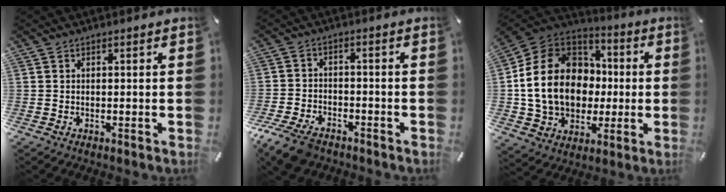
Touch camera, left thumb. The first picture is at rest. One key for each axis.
{"total": 7.6, "fx": -5.4, "fy": 4.2, "fz": 3.3, "tx": -0.076, "ty": 0.021, "tz": -0.102}
{"total": 19.4, "fx": -0.9, "fy": 15.7, "fz": 11.5, "tx": -0.246, "ty": 0.010, "tz": -0.010}